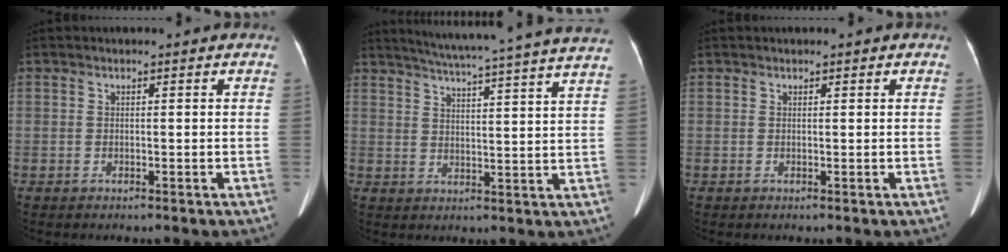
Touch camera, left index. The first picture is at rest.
{"total": 23.9, "force": [21.4, -1.3, 10.5], "torque": [-0.168, -0.052, 0.266]}
{"total": 0.7, "force": [0.5, 0.4, 0.4], "torque": [-0.005, -0.002, 0.004]}